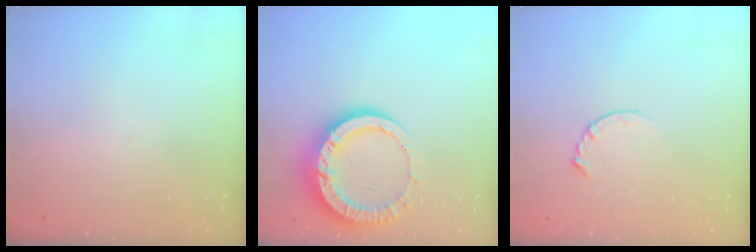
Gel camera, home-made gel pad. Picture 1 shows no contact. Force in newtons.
{"total": 14.2, "press": 14.1, "slide": 1.5}
{"total": 2.8, "press": 2.8, "slide": 0.4}